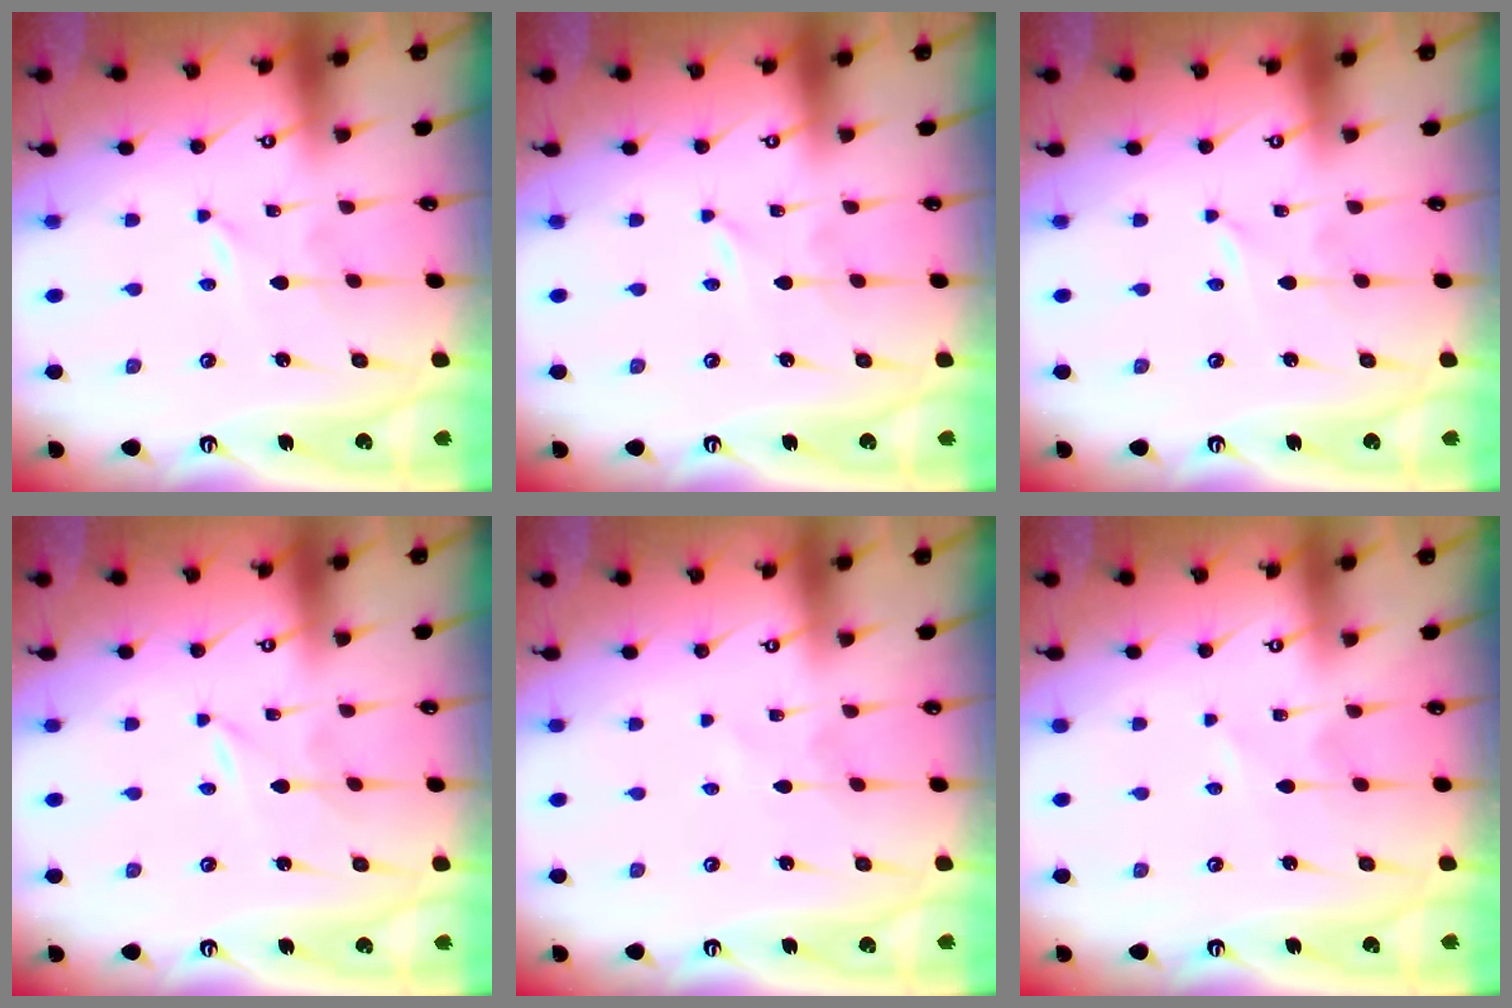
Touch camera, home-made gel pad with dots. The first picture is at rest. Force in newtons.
{"total": 0.0}
{"total": 0.0}
{"total": 0.0}
{"total": 0.0}
{"total": 1.4, "press": 1.4, "slide": 0.2}